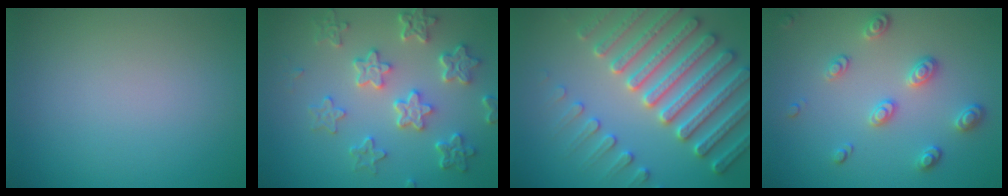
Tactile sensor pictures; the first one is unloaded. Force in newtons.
{"total": 6.0, "press": 4.6, "slide": 4.0}
{"total": 7.7, "press": 7.4, "slide": 1.9}
{"total": 2.8, "press": 2.4, "slide": 1.4}